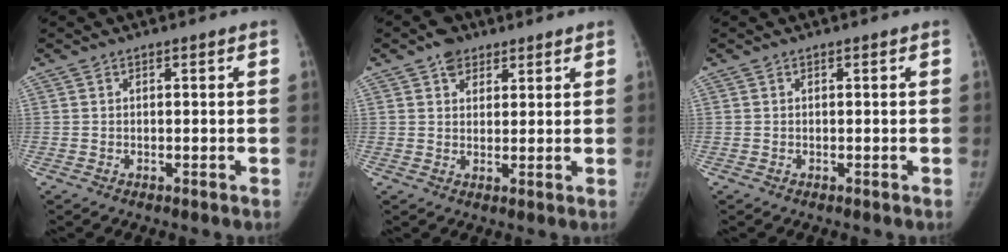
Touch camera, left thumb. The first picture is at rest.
{"total": 4.7, "force": [2.9, 3.3, 1.6], "torque": [-0.001, -0.014, 0.046]}
{"total": 0.0}